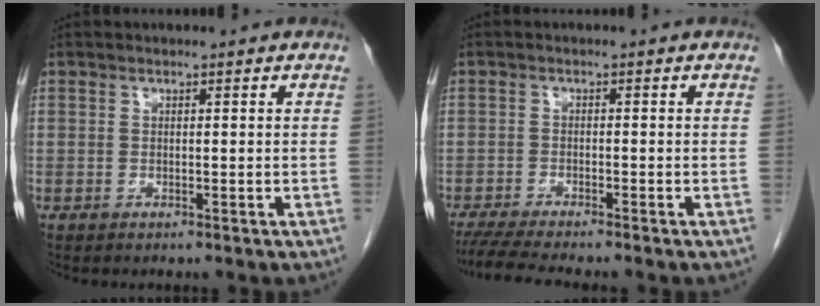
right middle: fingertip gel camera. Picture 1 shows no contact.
{"total": 6.6, "force": [-5.8, -0.2, 3.2], "torque": [-0.051, -0.019, -0.098]}